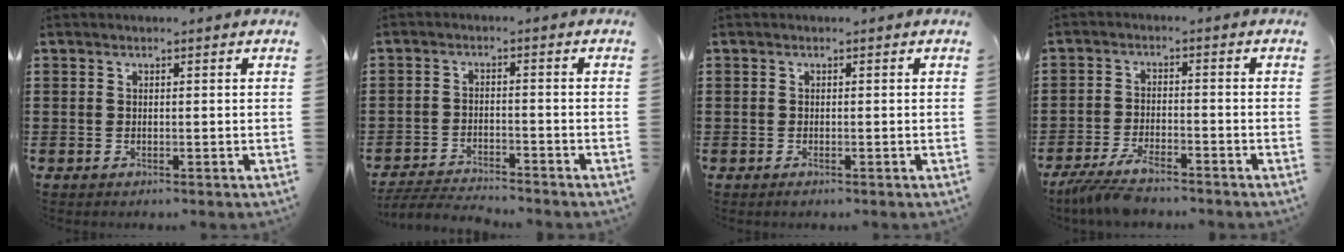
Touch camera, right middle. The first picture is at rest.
{"total": 3.7, "force": [-3.7, 0.2, 0.5], "torque": [-0.018, 0.000, -0.080]}
{"total": 0.5, "force": [-0.4, 0.1, 0.3], "torque": [-0.007, -0.006, -0.006]}
{"total": 5.5, "force": [-4.8, 0.8, 2.6], "torque": [-0.071, -0.014, -0.097]}